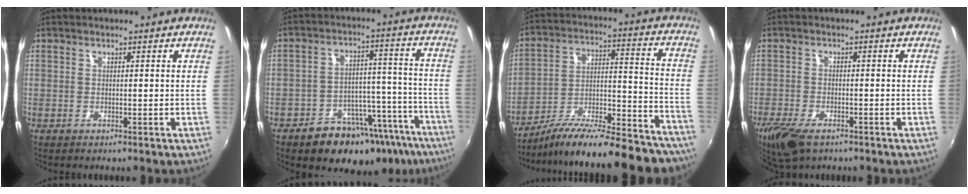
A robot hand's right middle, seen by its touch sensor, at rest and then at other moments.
{"total": 19.0, "force": [-13.7, 9.9, 8.6], "torque": [-0.139, 0.036, -0.167]}
{"total": 26.6, "force": [-22.5, 5.6, 13.0], "torque": [-0.200, -0.012, -0.317]}
{"total": 8.2, "force": [-5.7, 3.3, 4.9], "torque": [-0.124, -0.029, -0.105]}